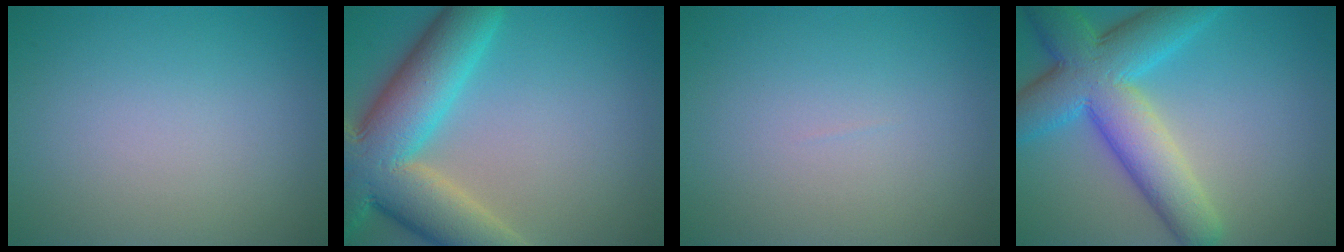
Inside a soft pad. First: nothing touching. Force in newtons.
{"total": 11.9, "press": 11.9, "slide": 0.9}
{"total": 0.0}
{"total": 9.6, "press": 9.6, "slide": 0.1}